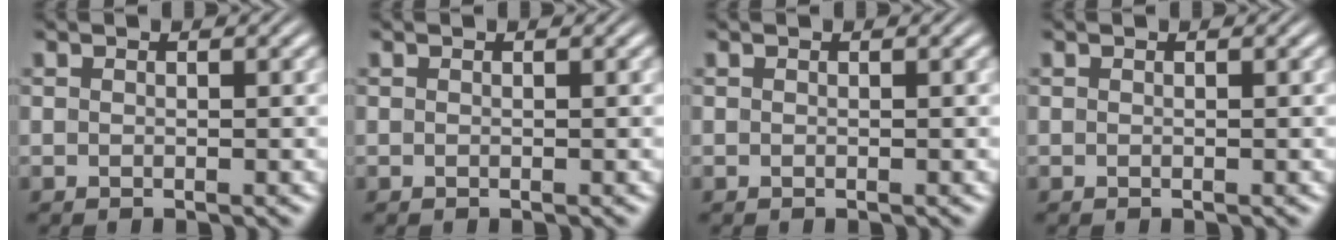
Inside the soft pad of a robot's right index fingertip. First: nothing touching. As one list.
[{"total": 0.0}, {"total": 0.0}, {"total": 0.0}]